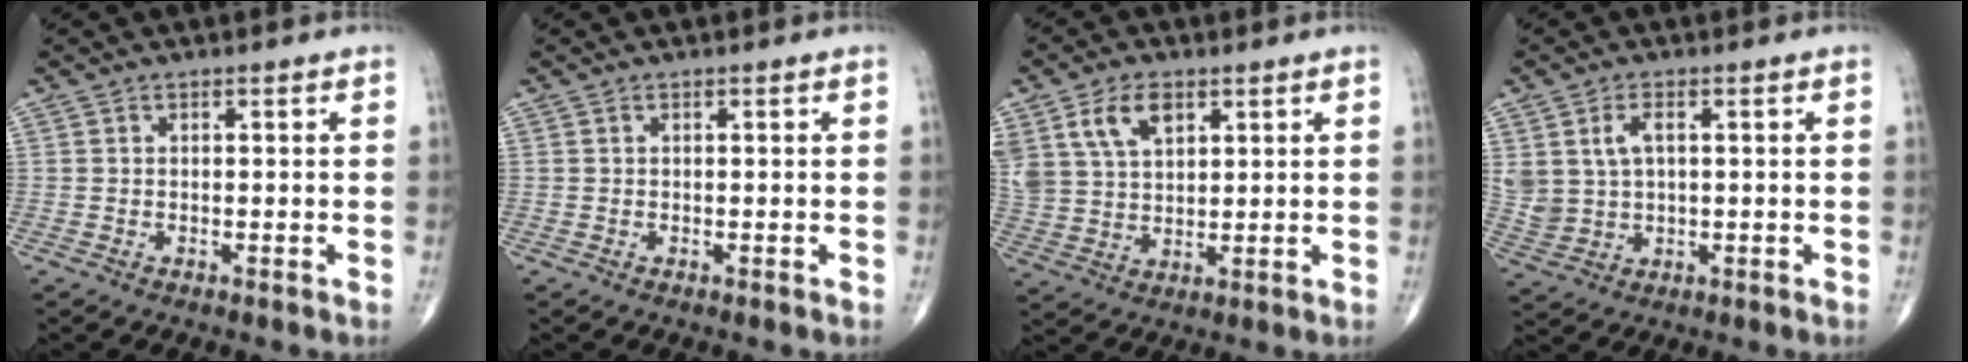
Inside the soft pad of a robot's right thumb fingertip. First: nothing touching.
{"total": 0.0}
{"total": 10.8, "force": [5.3, 6.7, 6.7], "torque": [-0.126, -0.011, 0.111]}
{"total": 6.4, "force": [1.8, 4.1, 4.6], "torque": [-0.088, -0.004, 0.044]}